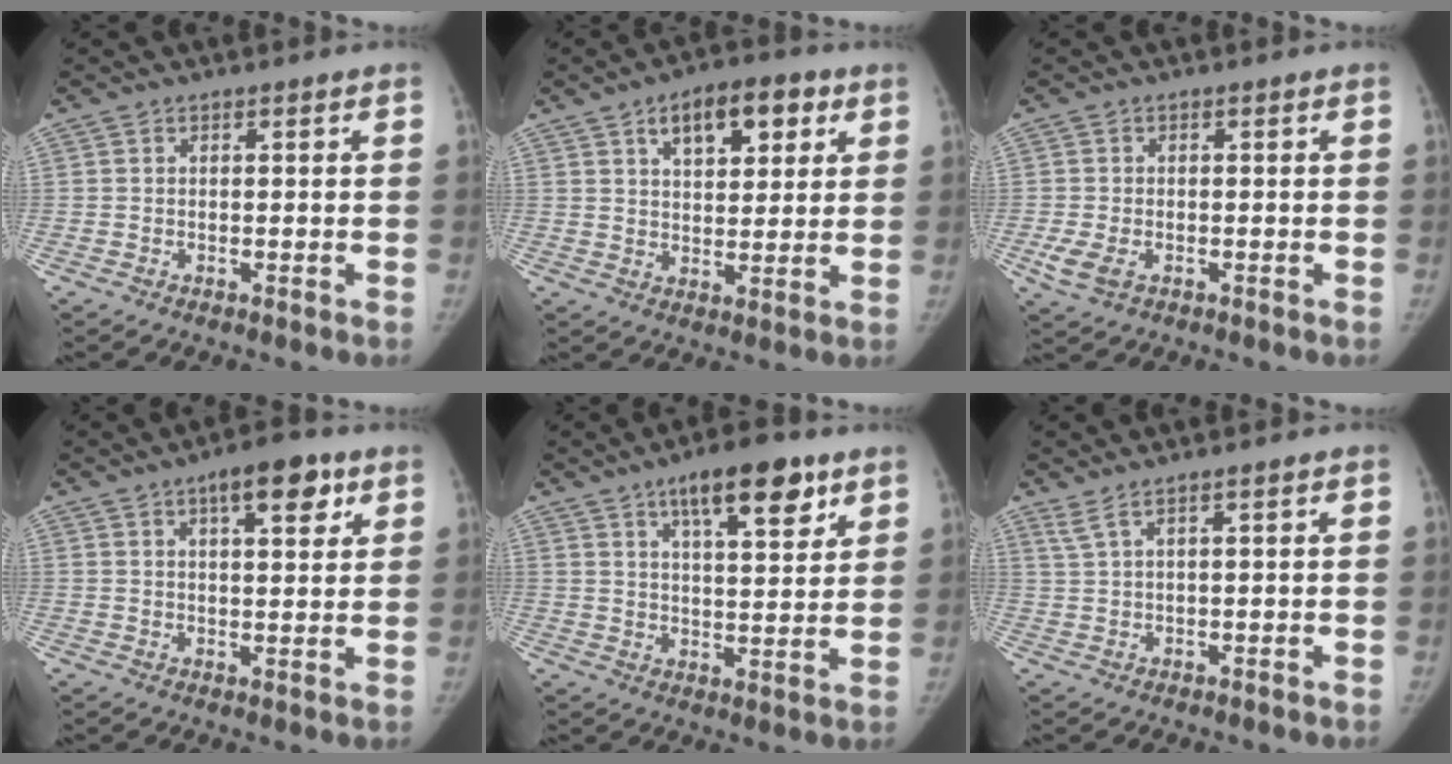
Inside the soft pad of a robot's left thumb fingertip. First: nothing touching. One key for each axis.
{"total": 10.9, "fx": 5.1, "fy": 5.6, "fz": 7.8, "tx": -0.084, "ty": -0.009, "tz": 0.075}
{"total": 3.9, "fx": -1.5, "fy": 2.4, "fz": 2.7, "tx": -0.065, "ty": -0.002, "tz": -0.026}
{"total": 8.4, "fx": 4.4, "fy": 3.2, "fz": 6.4, "tx": -0.070, "ty": -0.015, "tz": 0.060}
{"total": 12.4, "fx": 7.3, "fy": 4.3, "fz": 9.1, "tx": -0.110, "ty": -0.032, "tz": 0.112}
{"total": 2.3, "fx": 1.6, "fy": -0.3, "fz": 1.6, "tx": -0.043, "ty": -0.001, "tz": 0.041}